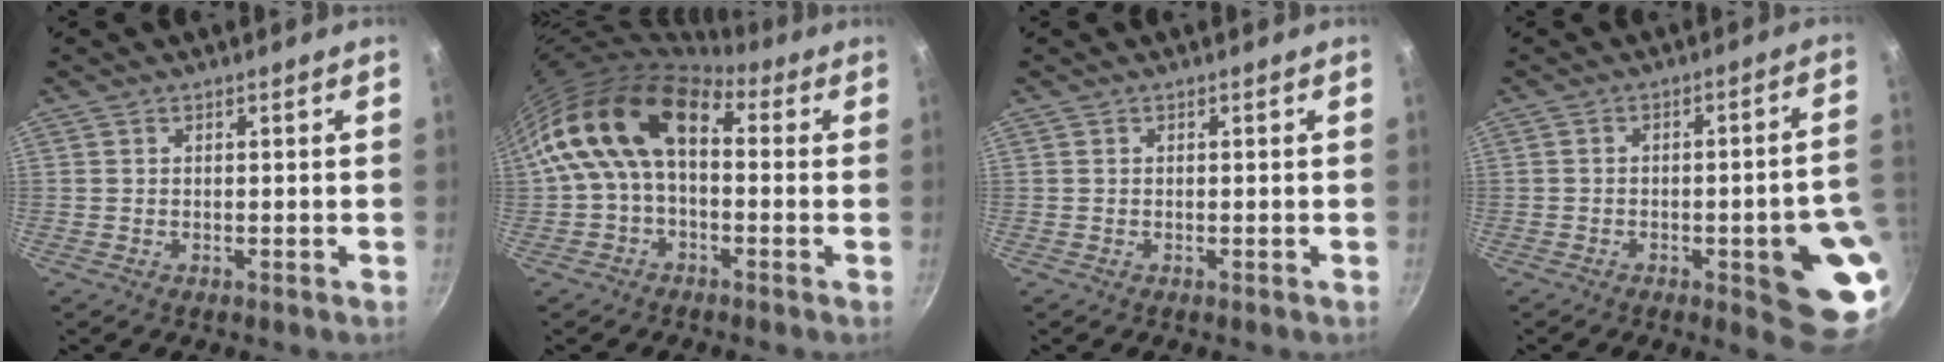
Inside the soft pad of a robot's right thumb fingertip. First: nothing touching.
{"total": 15.8, "force": [2.0, 9.7, 12.3], "torque": [-0.200, 0.032, 0.017]}
{"total": 0.0}
{"total": 14.8, "force": [-4.1, 4.2, 13.5], "torque": [-0.119, 0.024, -0.050]}